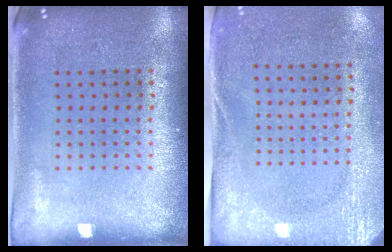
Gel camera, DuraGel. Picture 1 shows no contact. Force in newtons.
{"total": 2.8, "press": 2.2, "slide": 1.7}